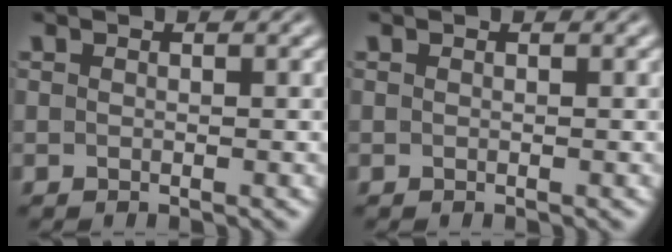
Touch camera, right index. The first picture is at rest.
{"total": 0.0}